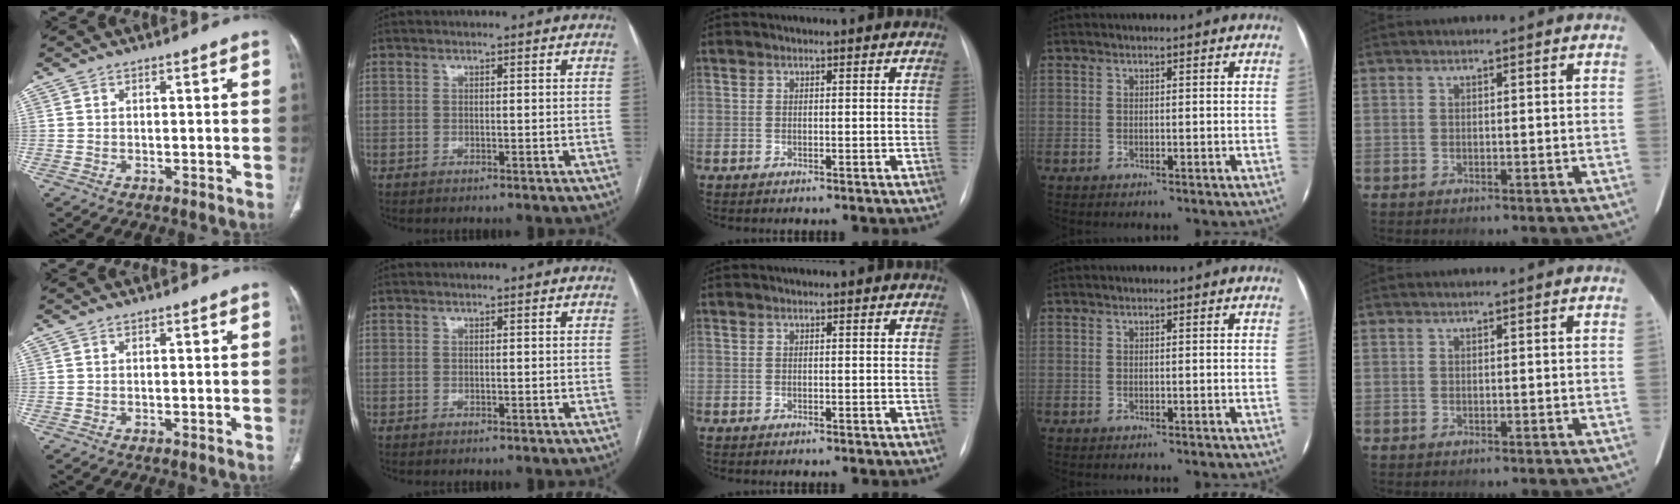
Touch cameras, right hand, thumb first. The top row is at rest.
{}